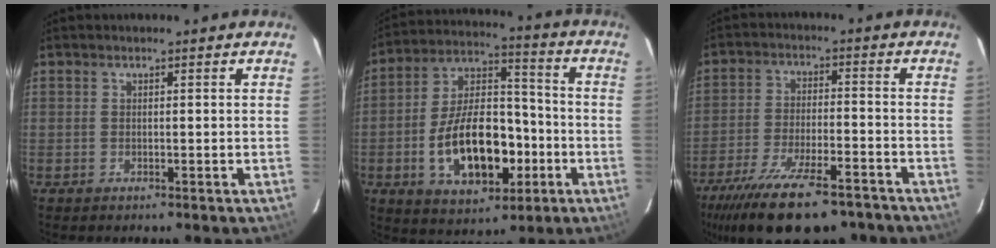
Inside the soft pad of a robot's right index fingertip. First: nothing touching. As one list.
[{"total": 17.9, "force": [-5.2, 9.7, 14.1], "torque": [-0.270, 0.020, -0.072]}, {"total": 20.5, "force": [-15.7, 6.2, 11.6], "torque": [-0.230, -0.042, -0.239]}]